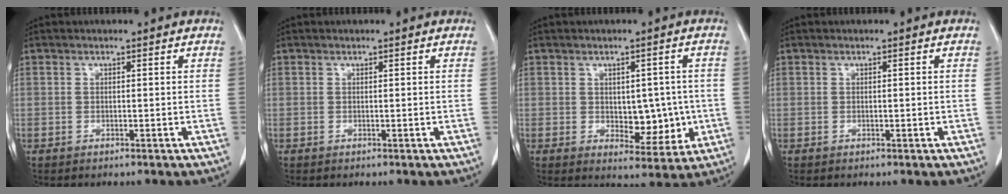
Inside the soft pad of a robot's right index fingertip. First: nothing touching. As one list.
[{"total": 0.0}, {"total": 8.4, "force": [-0.5, 4.8, 6.8], "torque": [-0.082, 0.010, 0.008]}, {"total": 0.7, "force": [-0.1, 0.4, 0.6], "torque": [-0.017, -0.001, 0.001]}]